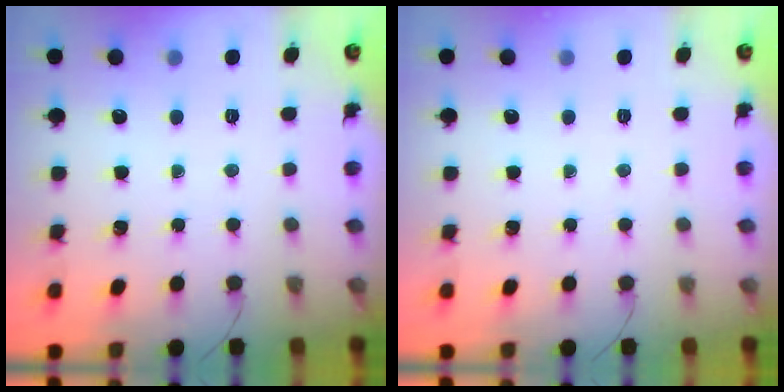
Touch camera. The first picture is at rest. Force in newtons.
{"total": 0.0}